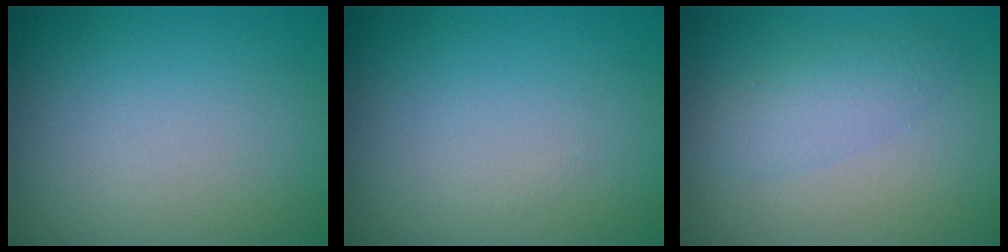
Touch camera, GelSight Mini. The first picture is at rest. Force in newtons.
{"total": 0.0}
{"total": 2.2, "press": 2.2, "slide": 0.1}